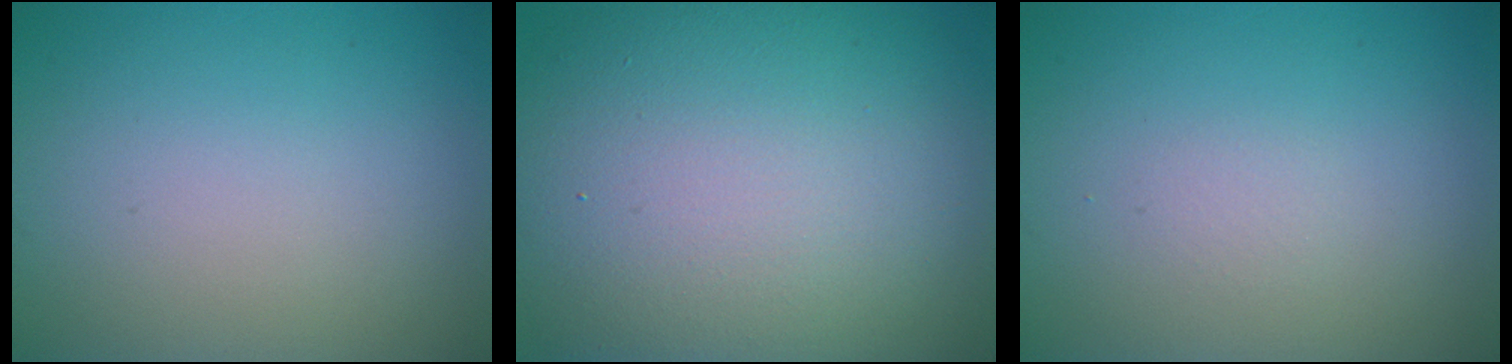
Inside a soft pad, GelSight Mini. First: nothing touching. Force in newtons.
{"total": 16.7, "press": 16.6, "slide": 1.1}
{"total": 0.6, "press": 0.6, "slide": 0.1}